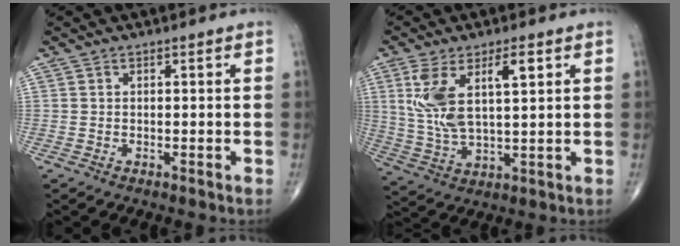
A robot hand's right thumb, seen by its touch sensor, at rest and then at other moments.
{"total": 12.1, "force": [4.0, 4.7, 10.4], "torque": [-0.207, -0.008, 0.085]}